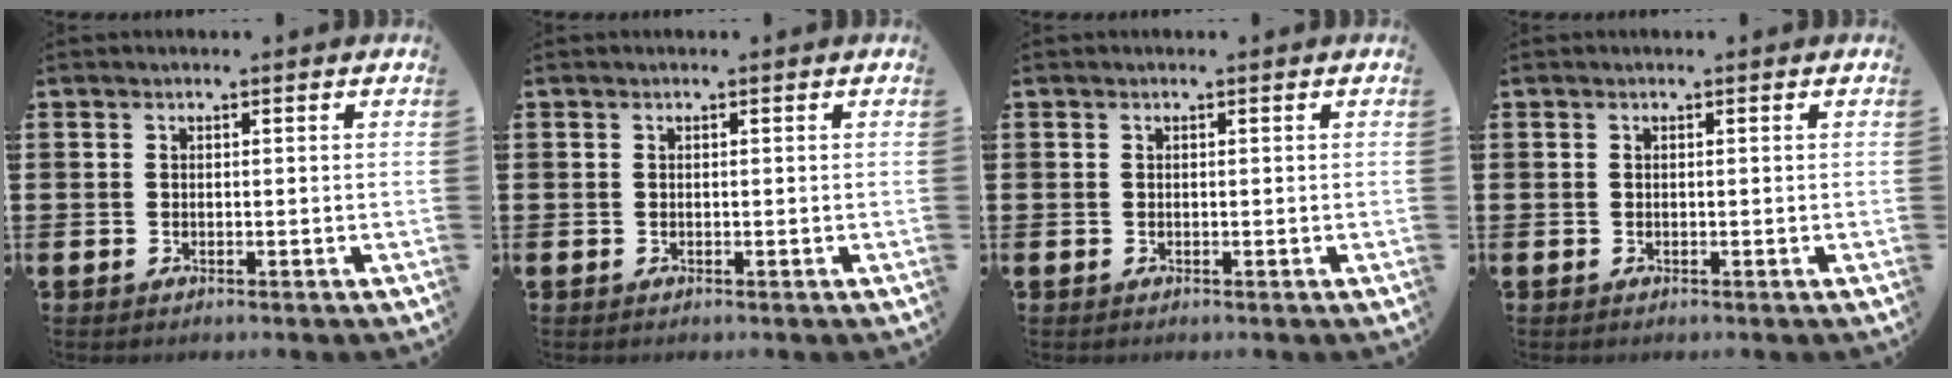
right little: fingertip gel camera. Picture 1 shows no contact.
{"total": 0.0}
{"total": 0.0}
{"total": 0.0}